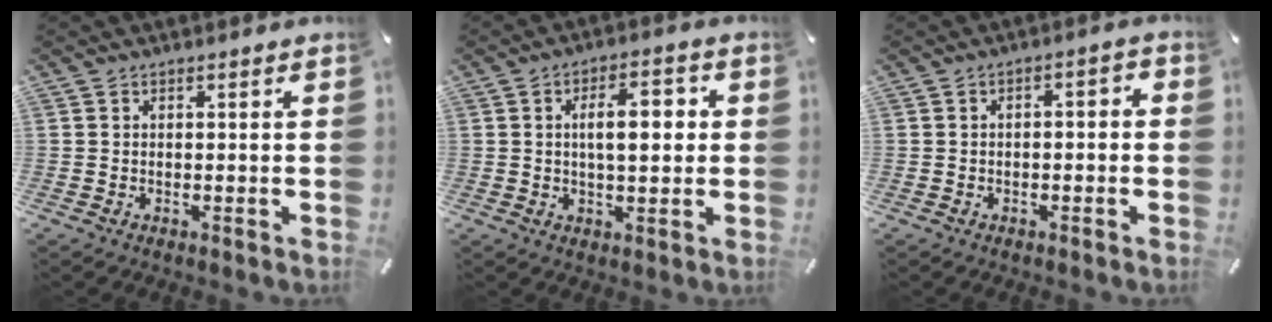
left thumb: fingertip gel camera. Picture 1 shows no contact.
{"total": 8.8, "force": [1.2, 4.0, 7.7], "torque": [-0.116, 0.005, 0.012]}
{"total": 2.9, "force": [-1.8, 1.2, 1.9], "torque": [-0.030, 0.015, -0.034]}